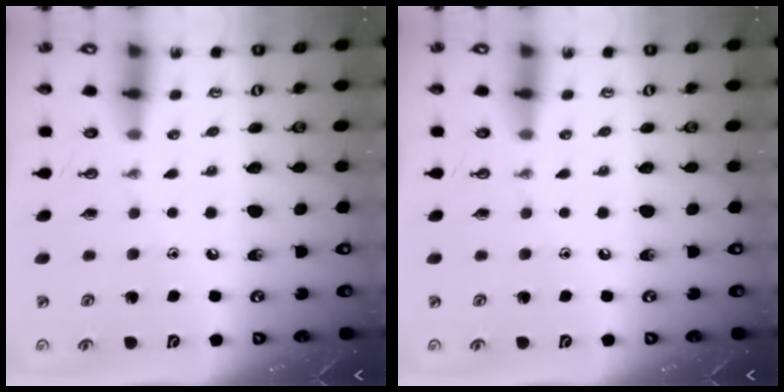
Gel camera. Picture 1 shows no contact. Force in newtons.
{"total": 0.0}